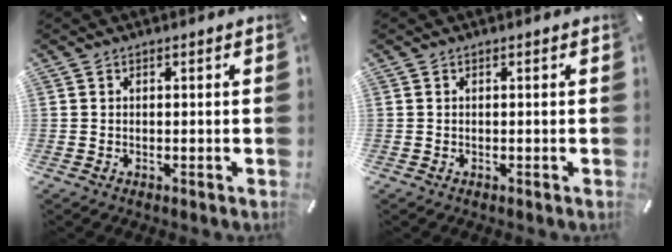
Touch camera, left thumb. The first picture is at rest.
{"total": 0.0}